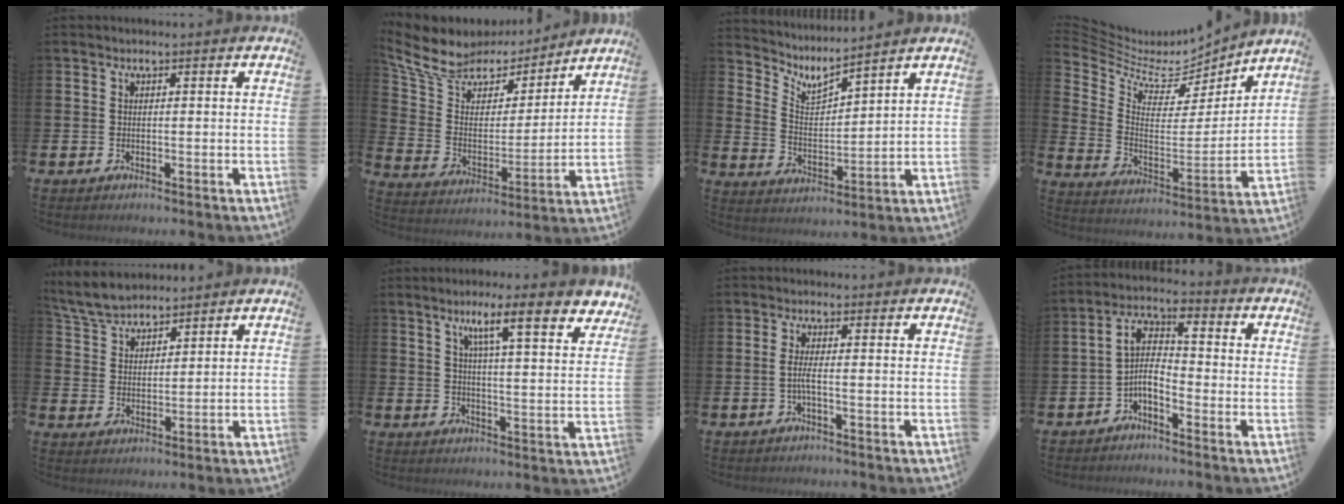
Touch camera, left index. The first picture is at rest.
{"total": 8.6, "force": [7.1, 4.5, 1.8], "torque": [-0.080, -0.046, 0.126]}
{"total": 4.3, "force": [4.2, 0.6, 0.8], "torque": [-0.037, -0.036, 0.067]}
{"total": 7.0, "force": [5.8, 3.2, 2.2], "torque": [-0.079, -0.046, 0.097]}
{"total": 5.9, "force": [5.6, 1.4, 1.0], "torque": [-0.039, -0.018, 0.105]}
{"total": 8.9, "force": [6.3, 1.9, 6.0], "torque": [-0.099, -0.030, 0.100]}
{"total": 1.9, "force": [-0.5, 0.0, 1.9], "torque": [-0.045, 0.001, -0.010]}
{"total": 4.5, "force": [-1.6, 2.0, 3.7], "torque": [-0.086, -0.009, -0.040]}